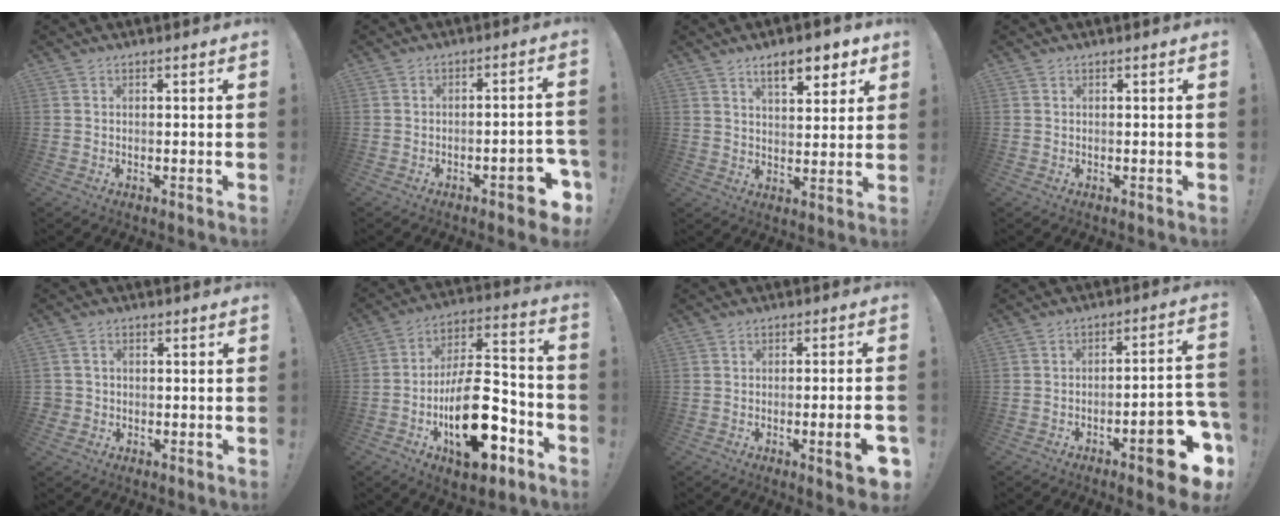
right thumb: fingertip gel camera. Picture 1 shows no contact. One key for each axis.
{"total": 6.6, "fx": -3.8, "fy": 1.9, "fz": 5.0, "tx": -0.067, "ty": 0.022, "tz": -0.059}
{"total": 9.0, "fx": 5.6, "fy": 3.2, "fz": 6.3, "tx": -0.088, "ty": -0.023, "tz": 0.096}
{"total": 0.0}
{"total": 2.5, "fx": -0.2, "fy": 2.3, "fz": 0.9, "tx": -0.010, "ty": 0.002, "tz": -0.005}
{"total": 24.0, "fx": -8.4, "fy": 11.3, "fz": 19.4, "tx": -0.331, "ty": 0.056, "tz": -0.125}
{"total": 7.4, "fx": -2.5, "fy": 0.6, "fz": 7.0, "tx": -0.101, "ty": 0.003, "tz": -0.036}
{"total": 12.2, "fx": -6.9, "fy": 2.9, "fz": 9.6, "tx": -0.114, "ty": 0.039, "tz": -0.105}